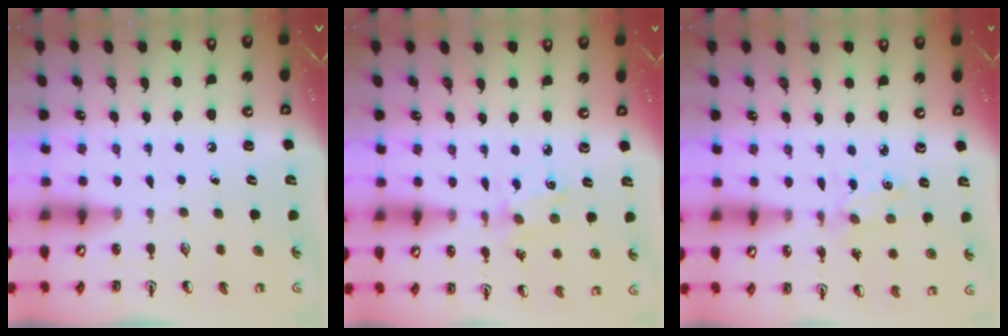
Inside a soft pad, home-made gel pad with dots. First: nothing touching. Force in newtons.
{"total": 2.9, "press": 2.8, "slide": 0.4}
{"total": 1.0, "press": 1.0, "slide": 0.2}